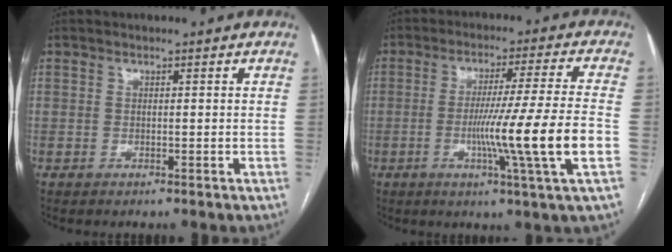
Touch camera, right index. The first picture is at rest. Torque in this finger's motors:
{"motor_torque": [1.82, -0.32, 0.96, 0.21]}